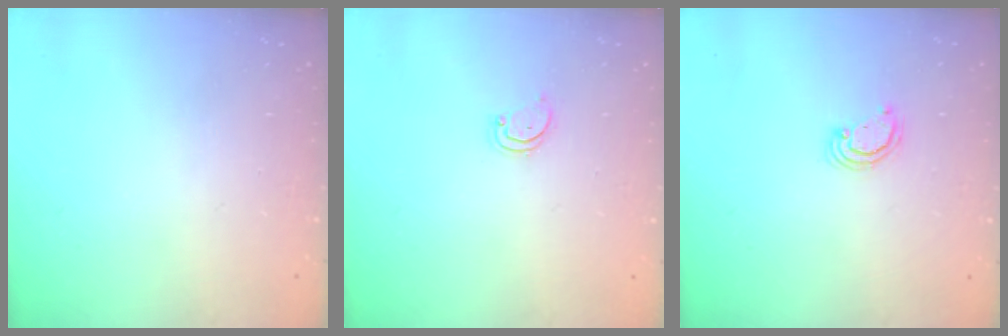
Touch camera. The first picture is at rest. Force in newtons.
{"total": 2.3, "press": 2.3, "slide": 0.1}
{"total": 2.3, "press": 2.3, "slide": 0.3}